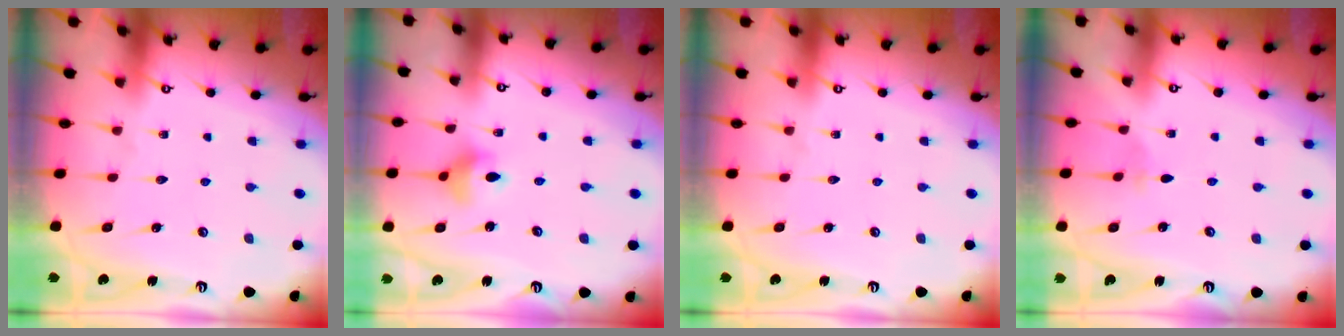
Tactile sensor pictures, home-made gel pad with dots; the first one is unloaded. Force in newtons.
{"total": 6.0, "press": 5.7, "slide": 2.1}
{"total": 0.0}
{"total": 1.6, "press": 1.6, "slide": 0.4}